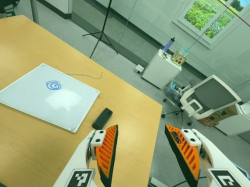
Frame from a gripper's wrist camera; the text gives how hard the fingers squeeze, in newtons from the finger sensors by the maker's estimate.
{"total": 0.0}